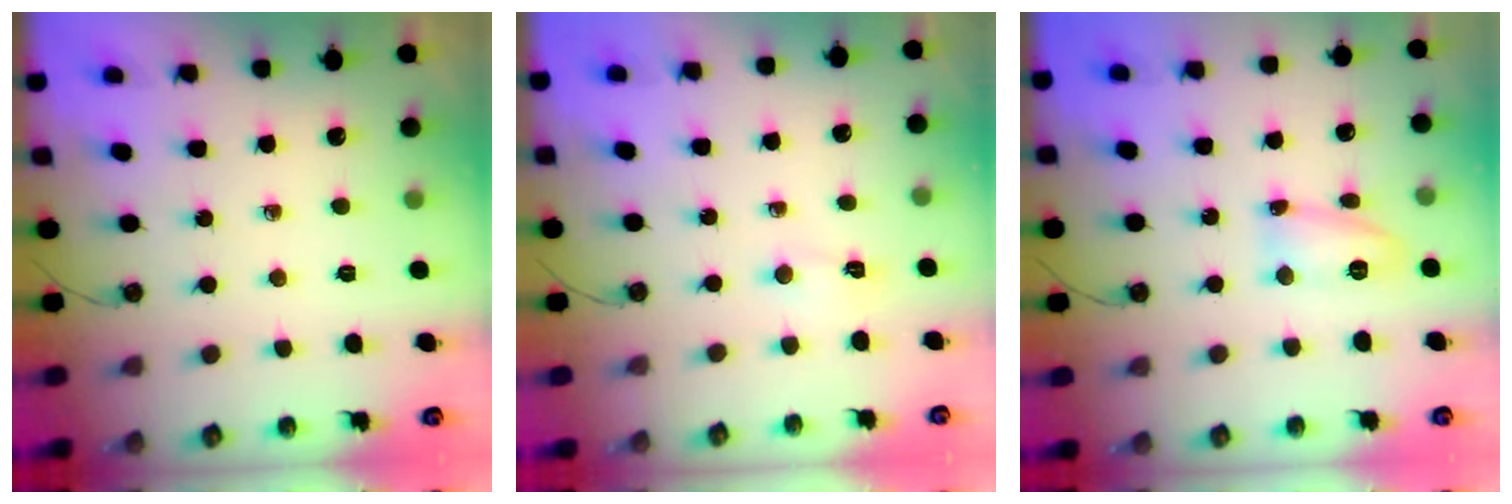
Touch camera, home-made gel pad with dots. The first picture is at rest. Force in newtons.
{"total": 2.3, "press": 2.3, "slide": 0.5}
{"total": 22.7, "press": 10.7, "slide": 20.0}